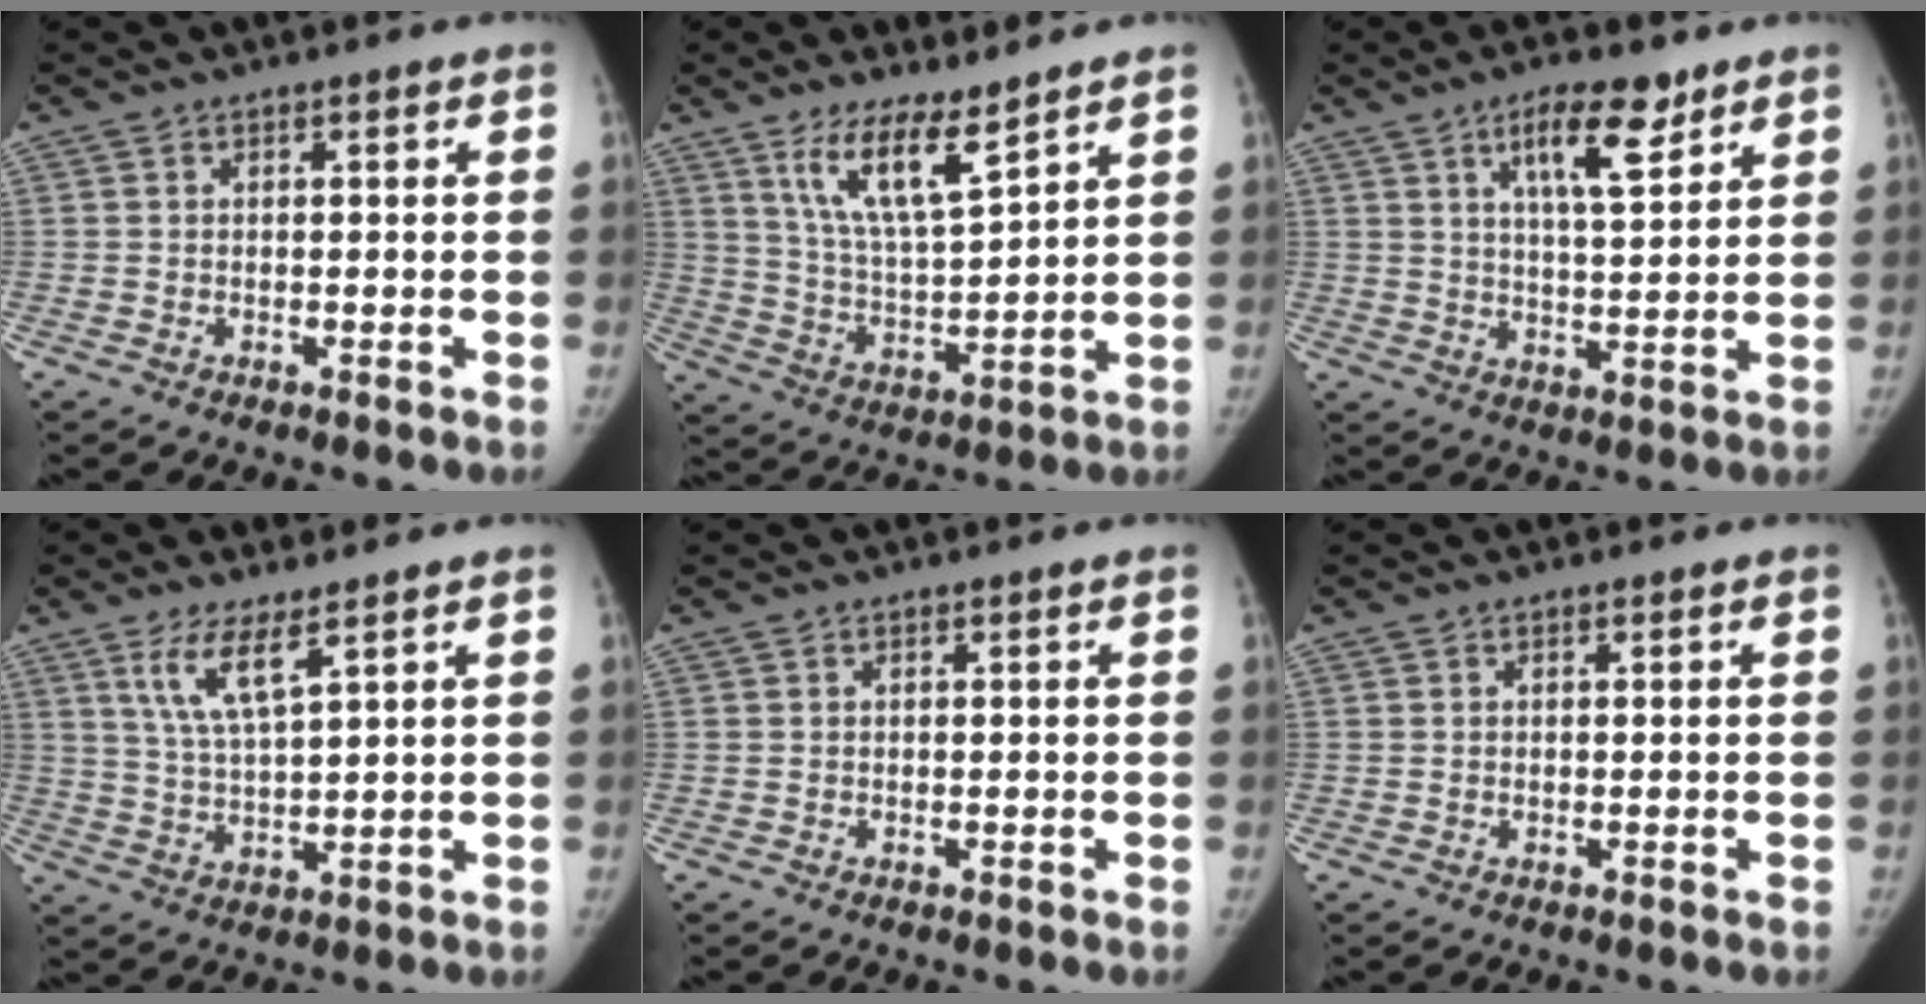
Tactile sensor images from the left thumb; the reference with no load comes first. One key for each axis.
{"total": 11.1, "fx": 7.5, "fy": 2.9, "fz": 7.8, "tx": -0.128, "ty": -0.055, "tz": 0.149}
{"total": 9.3, "fx": 5.5, "fy": 2.9, "fz": 6.8, "tx": -0.097, "ty": -0.032, "tz": 0.093}
{"total": 6.8, "fx": 4.0, "fy": 1.3, "fz": 5.3, "tx": -0.107, "ty": -0.026, "tz": 0.088}
{"total": 0.0}
{"total": 0.0}